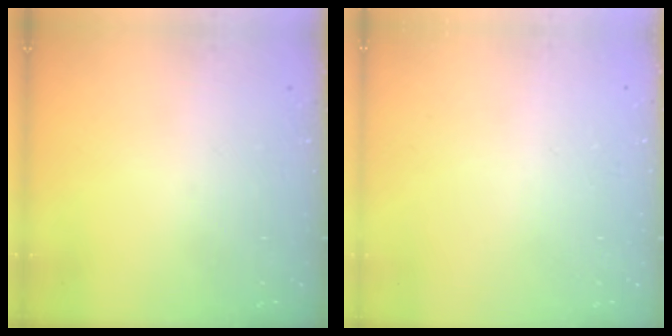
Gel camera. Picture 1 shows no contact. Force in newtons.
{"total": 2.6, "press": 2.6, "slide": 0.2}